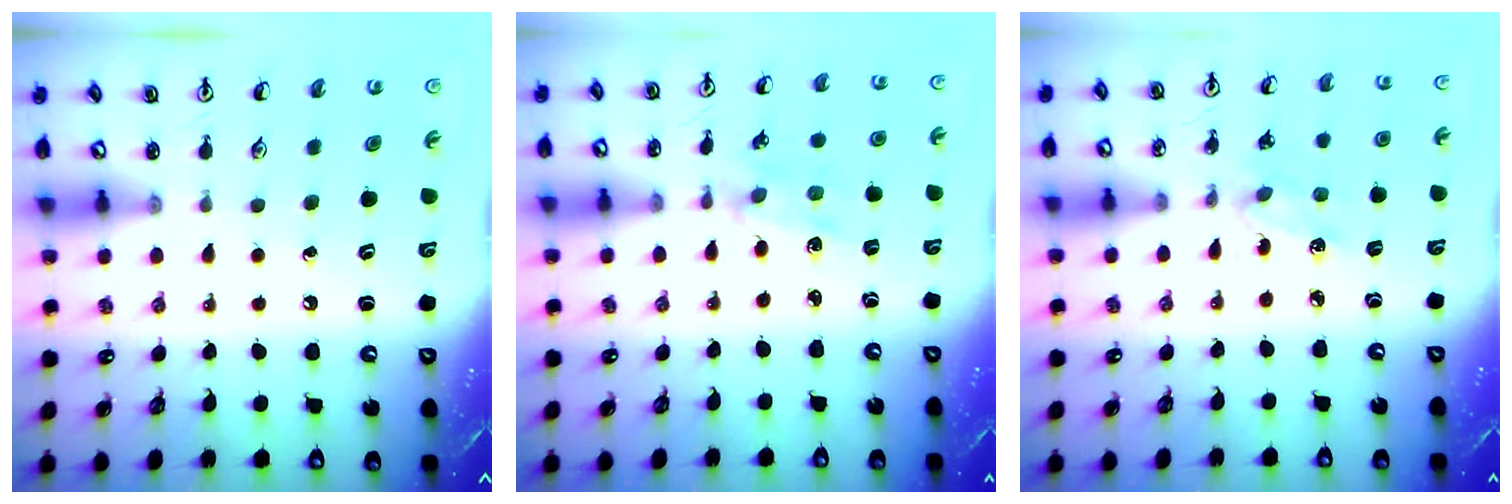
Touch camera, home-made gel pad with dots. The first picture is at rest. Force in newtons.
{"total": 2.0, "press": 1.8, "slide": 0.7}
{"total": 2.2, "press": 2.1, "slide": 0.5}